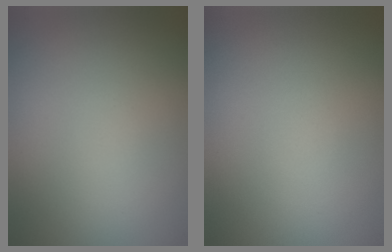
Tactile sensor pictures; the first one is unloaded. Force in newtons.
{"total": 0.0}